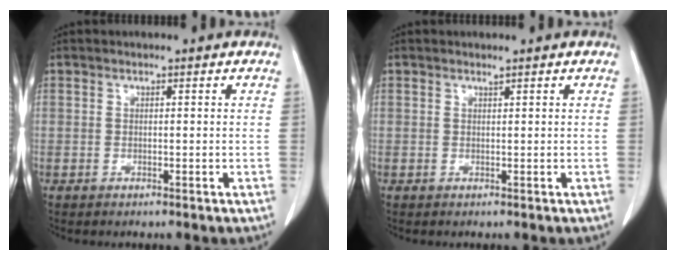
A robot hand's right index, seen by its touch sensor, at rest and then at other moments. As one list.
[{"total": 0.0}]